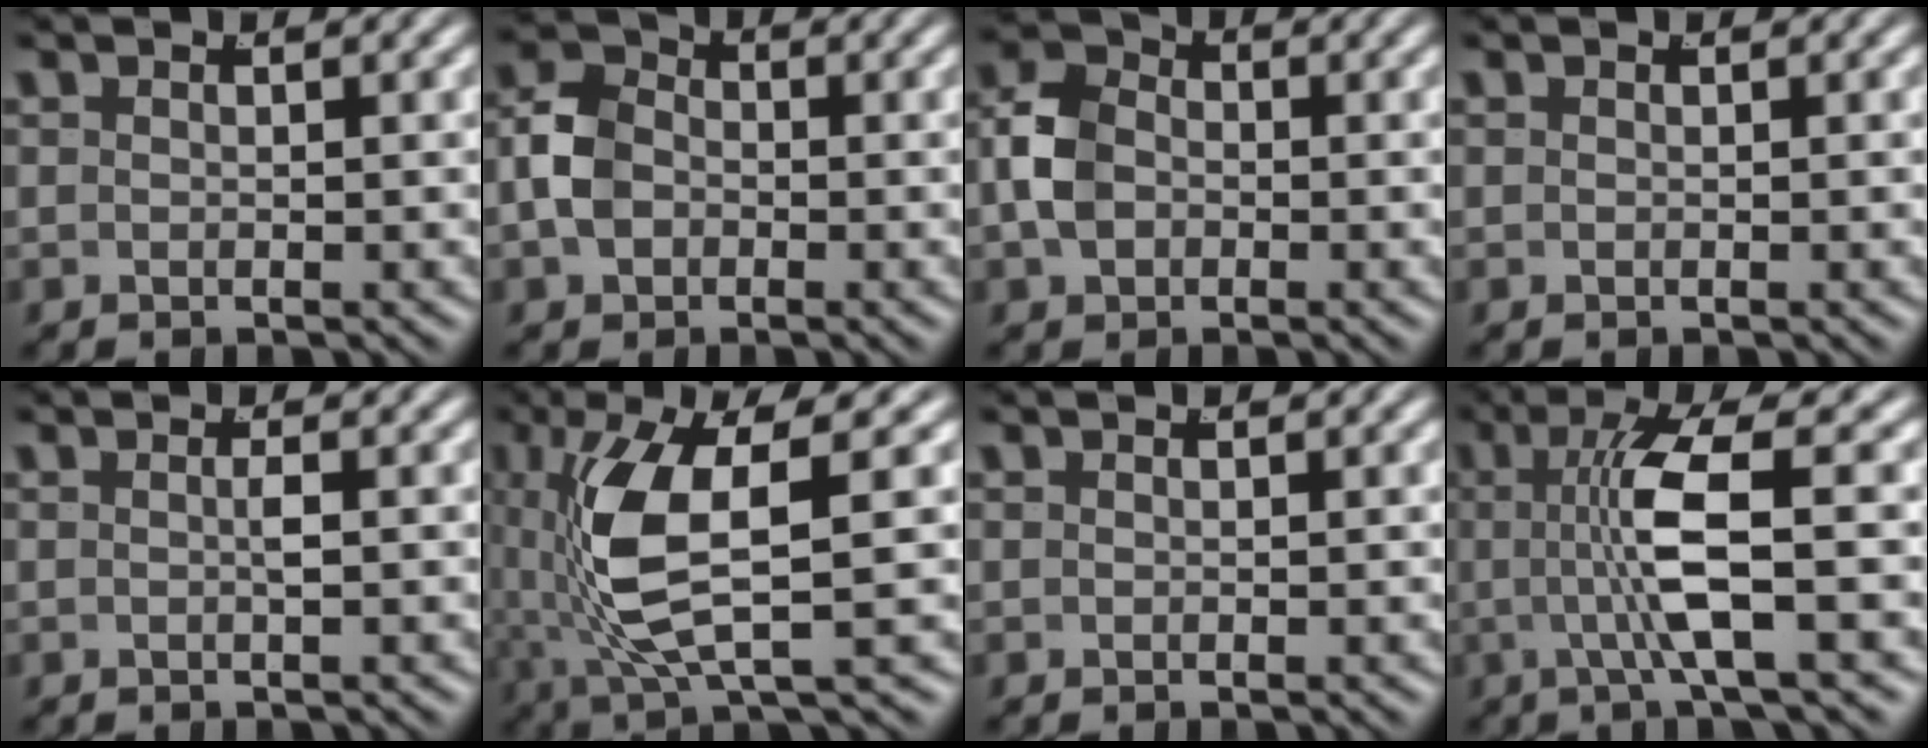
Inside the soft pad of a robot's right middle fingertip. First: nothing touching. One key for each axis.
{"total": 3.9, "fx": -0.6, "fy": 3.2, "fz": 2.1, "tx": -0.047, "ty": -0.005, "tz": -0.012}
{"total": 4.2, "fx": -0.4, "fy": 3.3, "fz": 2.4, "tx": -0.050, "ty": -0.002, "tz": -0.009}
{"total": 0.0}
{"total": 0.8, "fx": -0.2, "fy": -0.3, "fz": 0.7, "tx": -0.012, "ty": 0.000, "tz": -0.004}
{"total": 7.5, "fx": -0.1, "fy": 2.3, "fz": 7.2, "tx": -0.154, "ty": -0.005, "tz": 0.009}
{"total": 0.0}
{"total": 5.3, "fx": 0.1, "fy": 0.0, "fz": 5.3, "tx": -0.097, "ty": 0.001, "tz": 0.003}